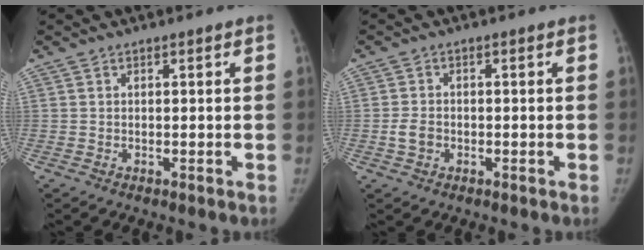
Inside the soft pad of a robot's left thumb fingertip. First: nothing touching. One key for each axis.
{"total": 2.9, "fx": -0.8, "fy": 2.2, "fz": 1.6, "tx": -0.029, "ty": 0.007, "tz": -0.015}